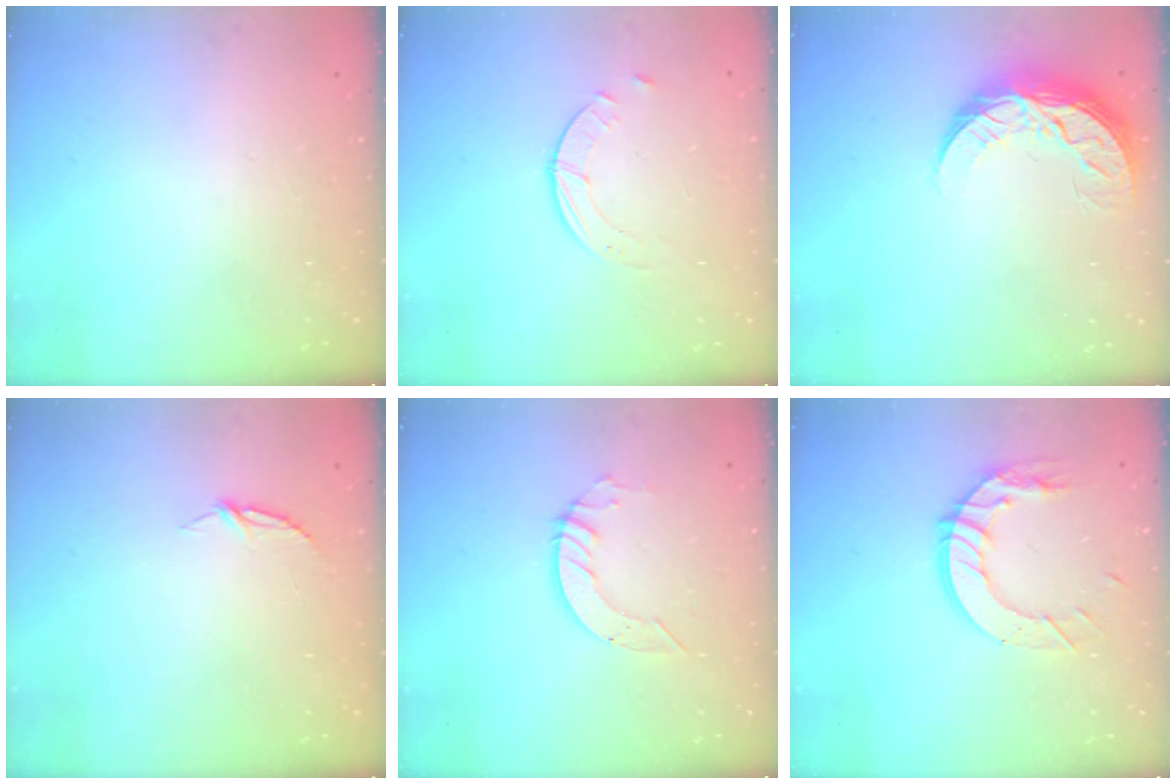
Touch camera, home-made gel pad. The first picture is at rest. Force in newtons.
{"total": 2.5, "press": 2.5, "slide": 0.3}
{"total": 9.0, "press": 9.0, "slide": 0.3}
{"total": 4.2, "press": 4.2, "slide": 0.5}
{"total": 5.2, "press": 5.2, "slide": 0.3}
{"total": 11.6, "press": 11.6, "slide": 1.2}